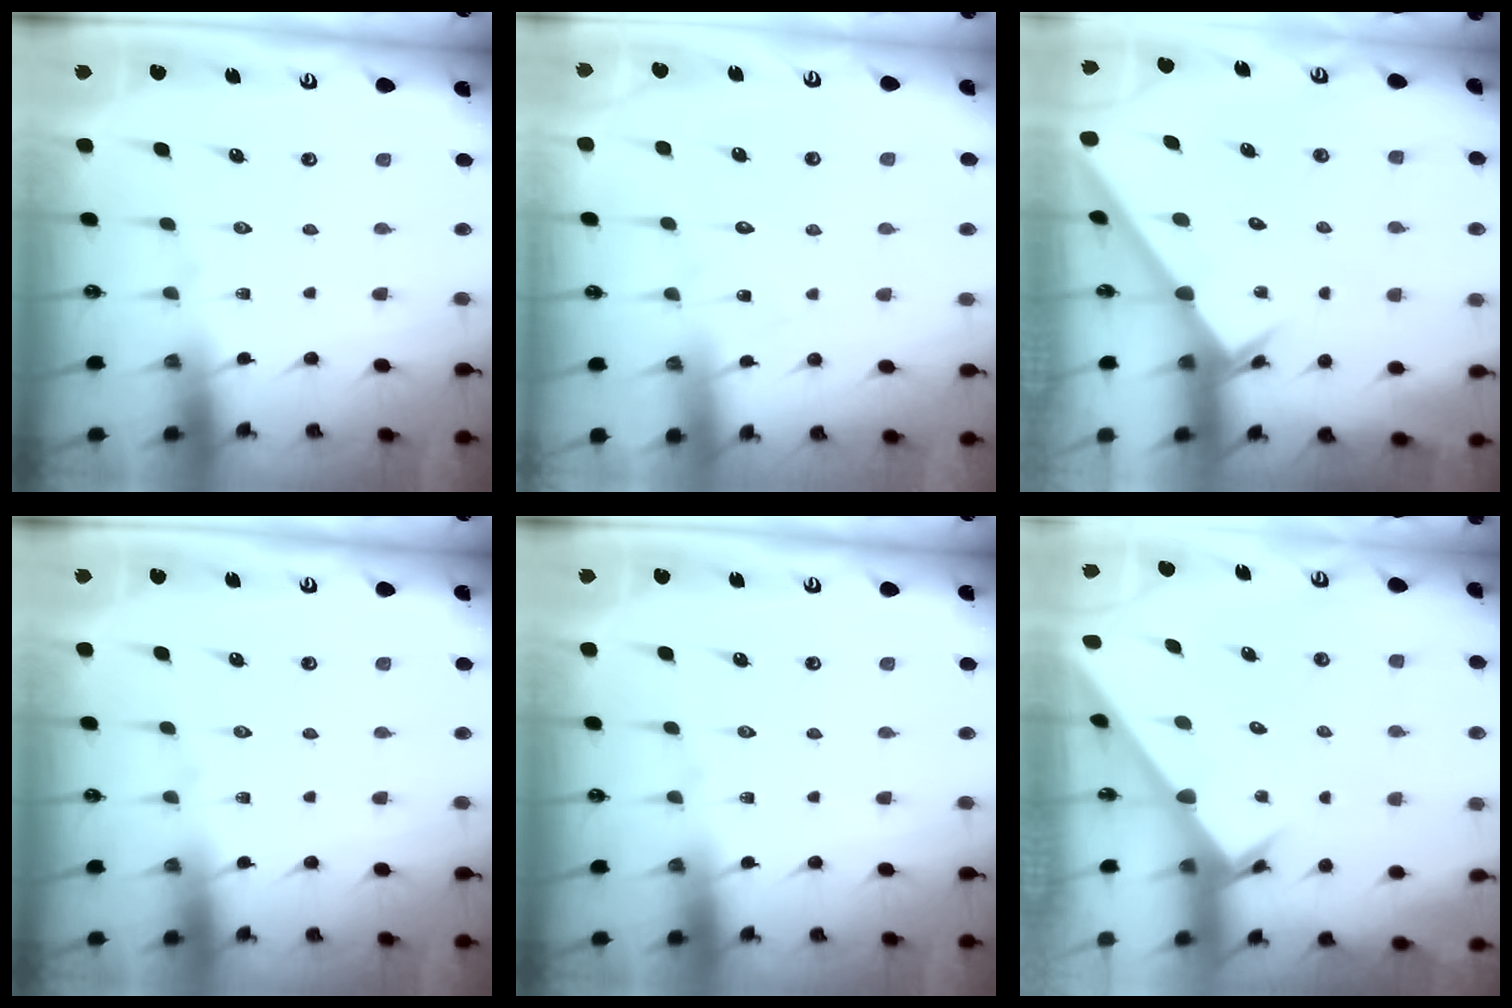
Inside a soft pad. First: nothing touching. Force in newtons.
{"total": 4.2, "press": 4.2, "slide": 0.3}
{"total": 2.2, "press": 2.2, "slide": 0.2}
{"total": 0.0}
{"total": 0.0}
{"total": 2.9, "press": 2.9, "slide": 0.1}